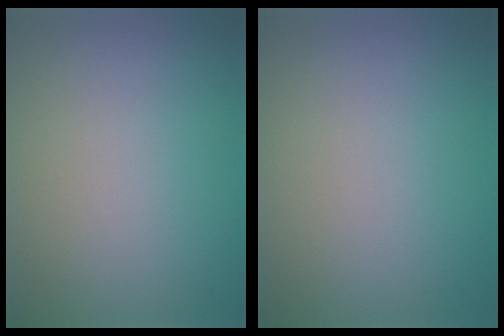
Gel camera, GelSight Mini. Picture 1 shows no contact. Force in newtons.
{"total": 0.0}